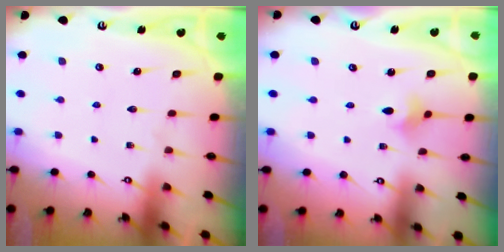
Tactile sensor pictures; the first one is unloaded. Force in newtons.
{"total": 2.2, "press": 2.1, "slide": 0.4}